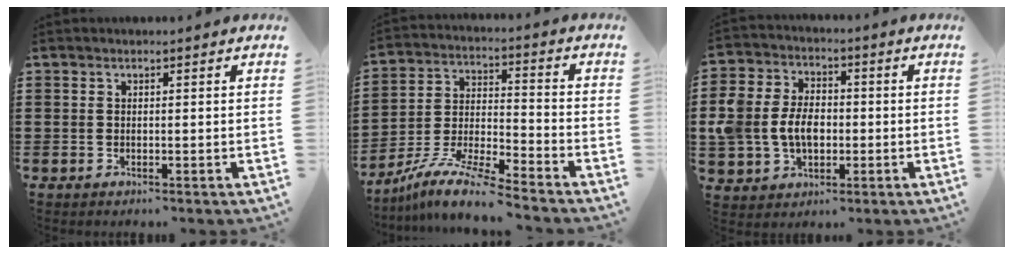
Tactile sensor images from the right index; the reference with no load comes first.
{"total": 9.7, "force": [-8.8, 0.3, 4.0], "torque": [-0.084, 0.005, -0.176]}
{"total": 7.9, "force": [-0.9, 5.9, 5.1], "torque": [-0.137, 0.006, -0.022]}